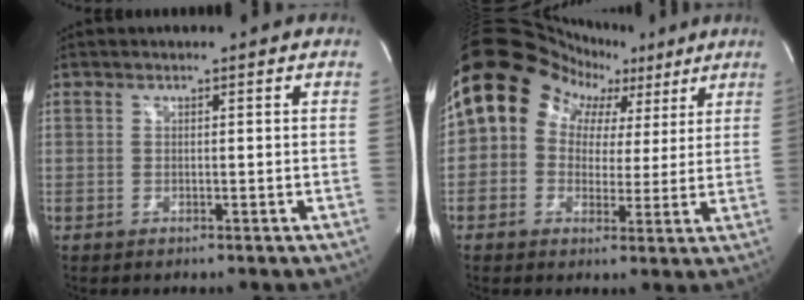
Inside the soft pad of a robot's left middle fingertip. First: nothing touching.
{"total": 12.0, "force": [4.0, 10.2, 4.8], "torque": [-0.072, 0.068, 0.069]}